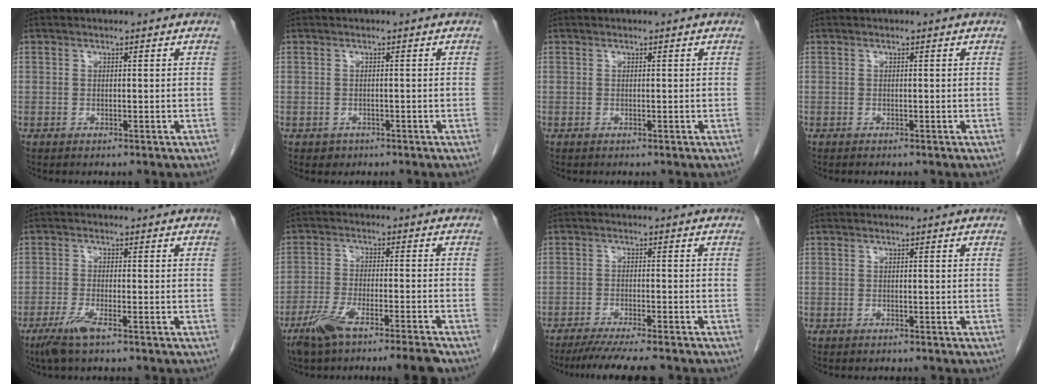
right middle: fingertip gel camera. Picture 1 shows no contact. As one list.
[{"total": 1.1, "force": [-0.6, 0.9, 0.0], "torque": [-0.004, 0.003, -0.006]}, {"total": 0.0}, {"total": 0.5, "force": [-0.5, 0.1, 0.2], "torque": [-0.006, -0.001, -0.008]}, {"total": 3.7, "force": [-2.4, 0.1, 2.8], "torque": [-0.065, -0.011, -0.050]}, {"total": 9.0, "force": [-6.8, 0.0, 5.9], "torque": [-0.103, -0.016, -0.121]}, {"total": 9.7, "force": [-8.4, 0.1, 4.9], "torque": [-0.061, -0.021, -0.127]}, {"total": 0.9, "force": [-0.8, 0.2, 0.2], "torque": [-0.009, -0.002, -0.012]}]